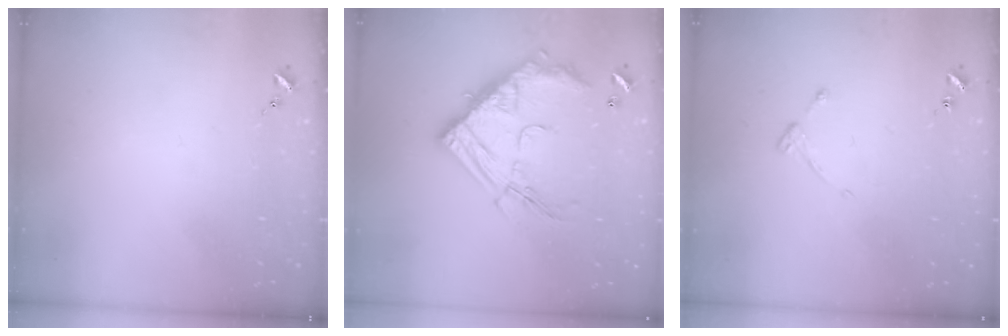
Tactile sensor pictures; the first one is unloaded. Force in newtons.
{"total": 20.3, "press": 20.2, "slide": 1.9}
{"total": 4.1, "press": 4.1, "slide": 0.5}